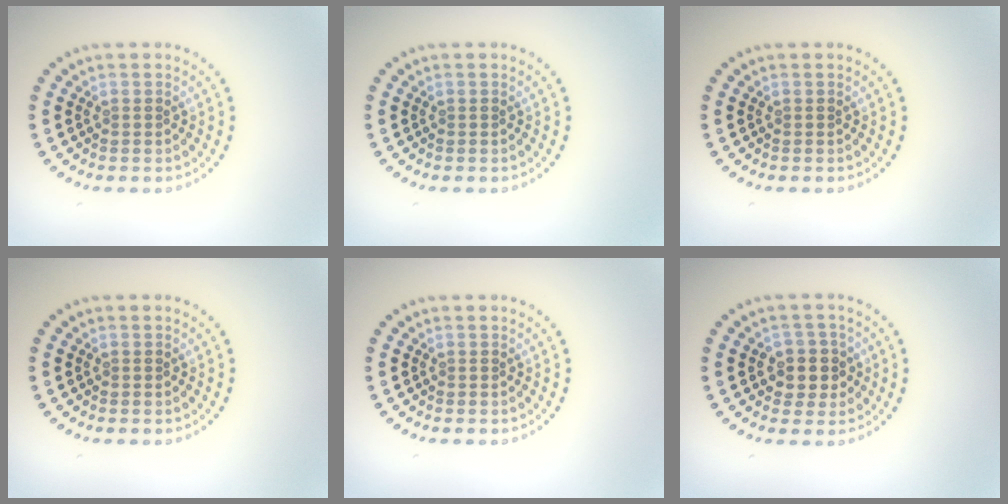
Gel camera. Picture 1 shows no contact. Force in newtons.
{"total": 0.0}
{"total": 0.0}
{"total": 0.0}
{"total": 0.0}
{"total": 2.9, "press": 2.7, "slide": 1.2}